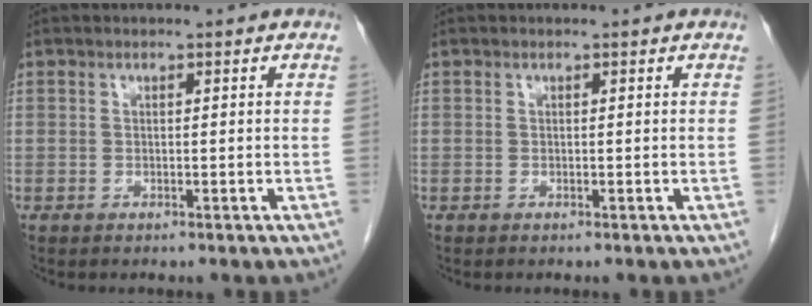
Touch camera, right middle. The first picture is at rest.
{"total": 0.0}